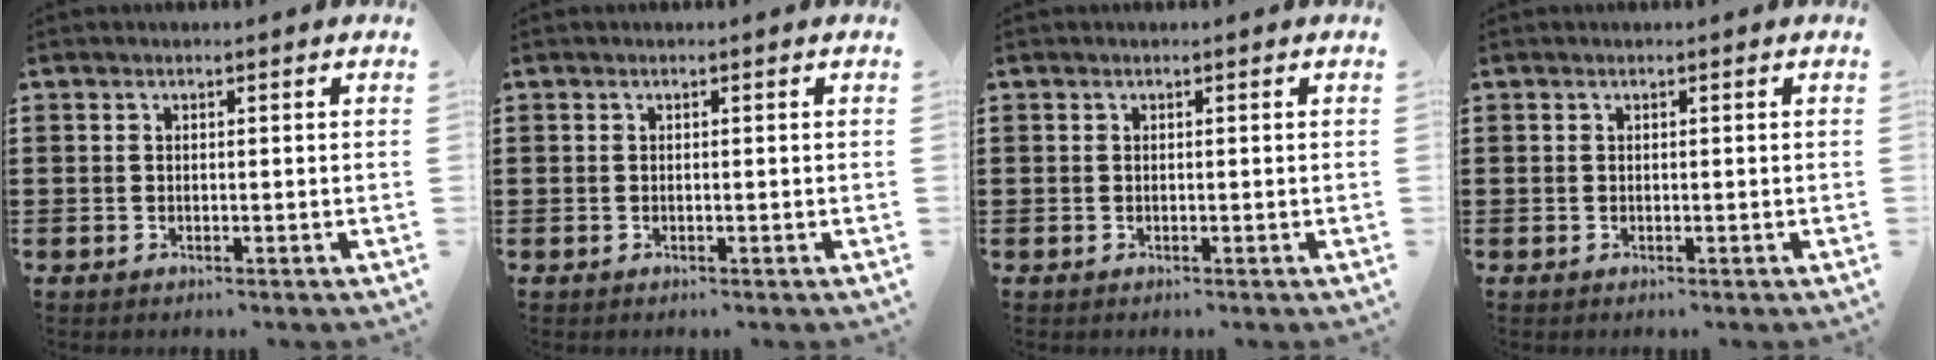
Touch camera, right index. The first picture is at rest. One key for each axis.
{"total": 0.0}
{"total": 0.0}
{"total": 0.0}